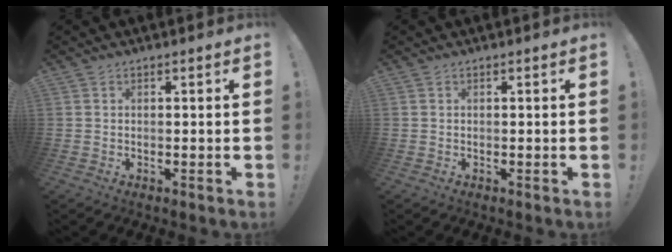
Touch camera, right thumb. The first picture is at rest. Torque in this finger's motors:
{"motor_torque": [-0.01, 0.01, 0.00, 0.00, 0.00]}